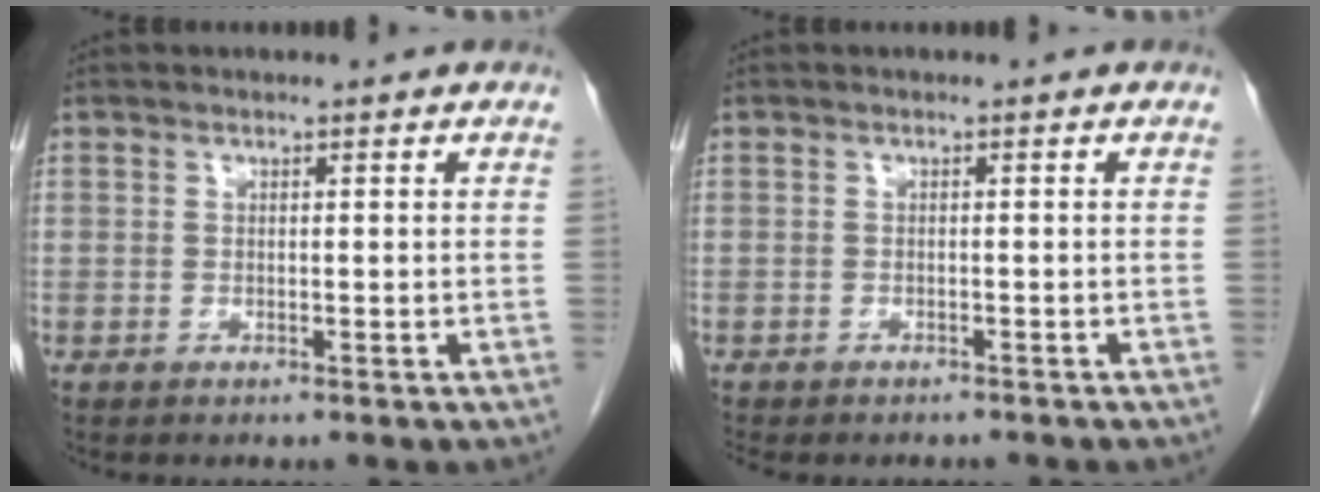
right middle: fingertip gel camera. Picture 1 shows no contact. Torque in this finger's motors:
{"motor_torque": [1.08, -1.06, 0.09, 0.07]}